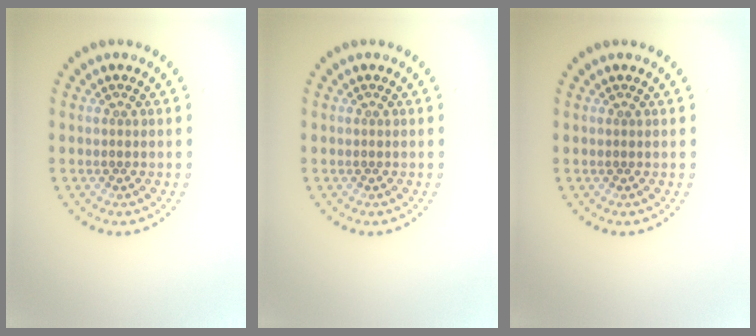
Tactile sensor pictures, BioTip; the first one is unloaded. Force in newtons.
{"total": 0.0}
{"total": 0.0}